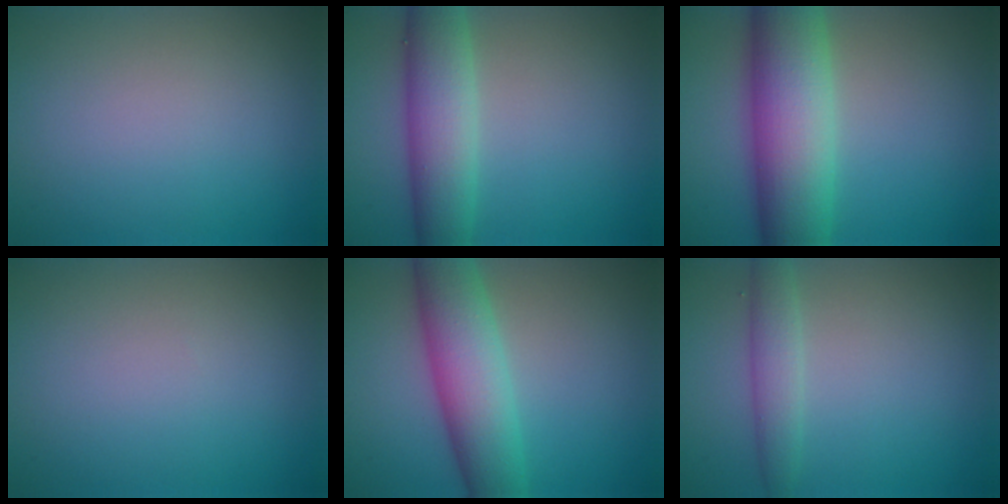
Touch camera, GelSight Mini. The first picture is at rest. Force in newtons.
{"total": 6.0, "press": 6.0, "slide": 0.2}
{"total": 10.7, "press": 10.7, "slide": 0.2}
{"total": 0.0}
{"total": 7.8, "press": 7.8, "slide": 0.1}
{"total": 2.4, "press": 2.4, "slide": 0.1}